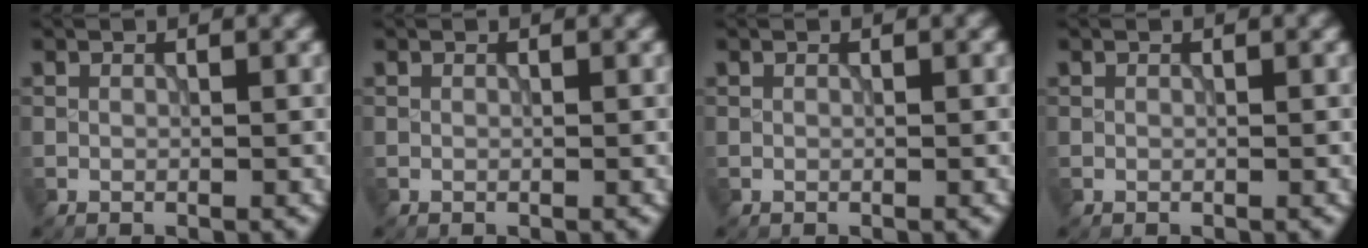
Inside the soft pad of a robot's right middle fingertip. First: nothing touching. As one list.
[{"total": 0.0}, {"total": 0.0}, {"total": 0.0}]